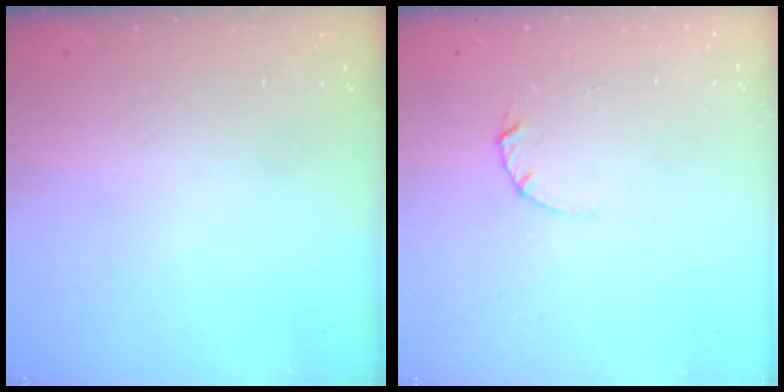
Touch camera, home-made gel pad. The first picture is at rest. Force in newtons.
{"total": 2.1, "press": 2.1, "slide": 0.1}